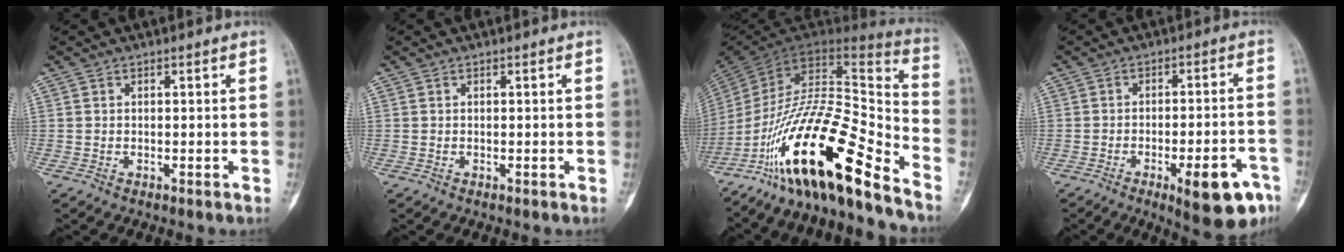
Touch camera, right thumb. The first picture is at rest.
{"total": 0.0}
{"total": 26.0, "force": [-17.1, 6.2, 18.6], "torque": [-0.317, 0.085, -0.293]}
{"total": 12.2, "force": [-6.2, 3.7, 9.9], "torque": [-0.116, 0.028, -0.075]}